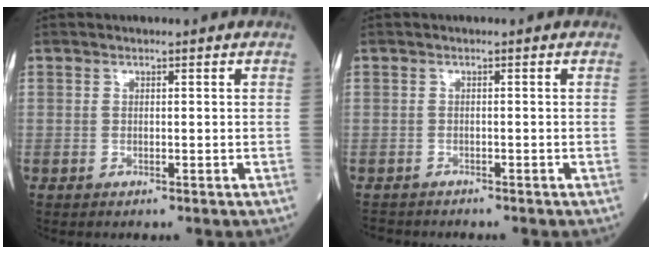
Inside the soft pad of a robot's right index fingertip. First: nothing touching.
{"total": 2.0, "force": [-1.9, 0.6, -0.2], "torque": [0.002, -0.005, -0.036]}